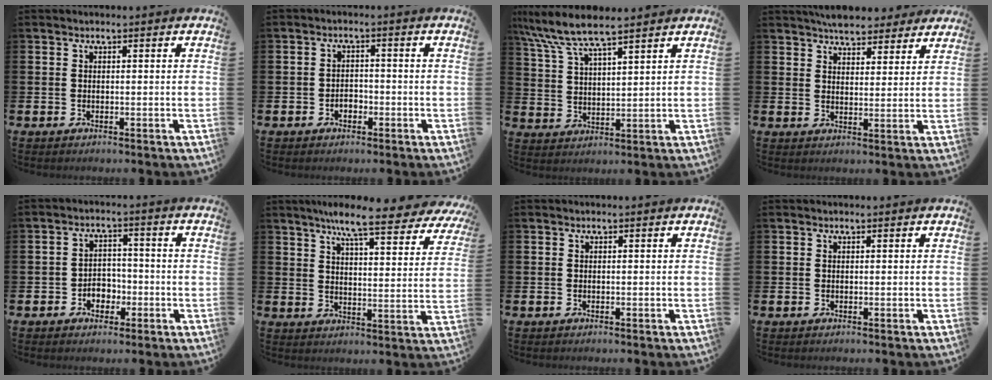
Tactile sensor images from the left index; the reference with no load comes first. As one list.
[{"total": 1.9, "force": [-1.0, 1.4, 0.8], "torque": [-0.018, 0.003, -0.022]}, {"total": 7.6, "force": [6.8, 1.0, 3.3], "torque": [-0.094, -0.023, 0.121]}, {"total": 5.8, "force": [5.6, 1.5, 0.8], "torque": [-0.020, -0.028, 0.101]}, {"total": 3.2, "force": [-1.7, 2.5, 1.2], "torque": [-0.021, 0.003, -0.041]}, {"total": 9.2, "force": [7.8, 1.1, 4.6], "torque": [-0.093, -0.043, 0.132]}, {"total": 0.0}, {"total": 0.0}]